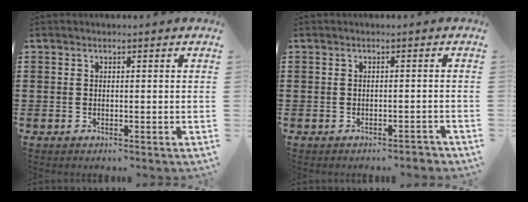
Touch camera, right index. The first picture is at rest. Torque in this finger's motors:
{"motor_torque": [0.11, -0.10, 0.04, 0.00]}